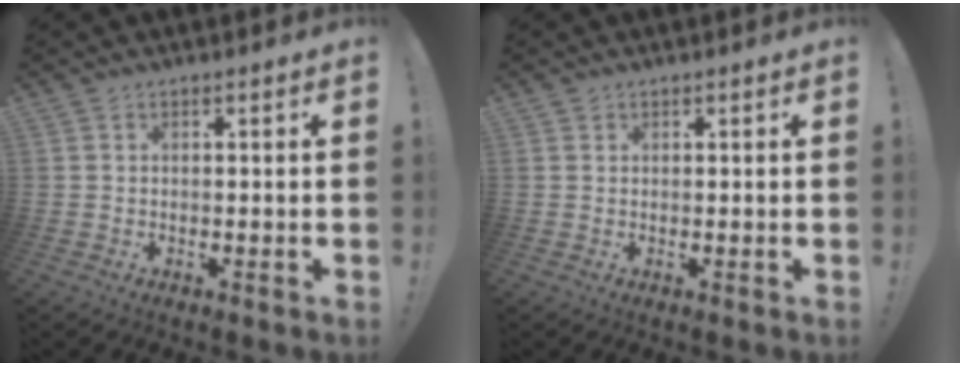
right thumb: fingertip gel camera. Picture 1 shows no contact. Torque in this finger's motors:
{"motor_torque": [0.06, 0.01, 0.03, -0.03, 0.00]}